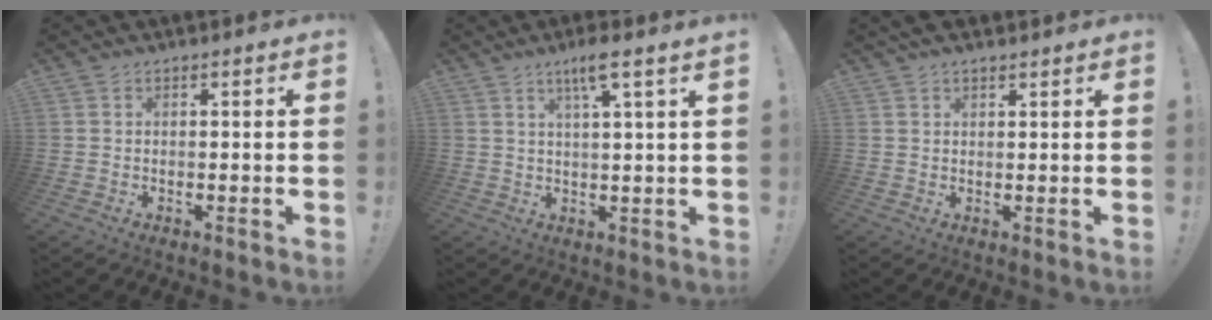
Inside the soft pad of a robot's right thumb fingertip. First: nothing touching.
{"total": 6.0, "force": [3.4, -0.1, 4.9], "torque": [-0.085, -0.008, 0.052]}
{"total": 2.8, "force": [2.4, 1.1, 1.1], "torque": [-0.006, -0.013, 0.042]}